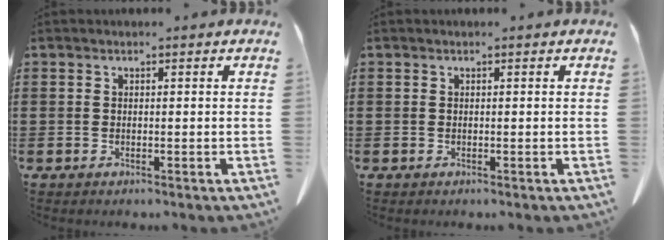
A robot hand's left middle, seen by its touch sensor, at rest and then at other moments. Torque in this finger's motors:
{"motor_torque": [-0.17, 0.15, 0.00, 0.00]}